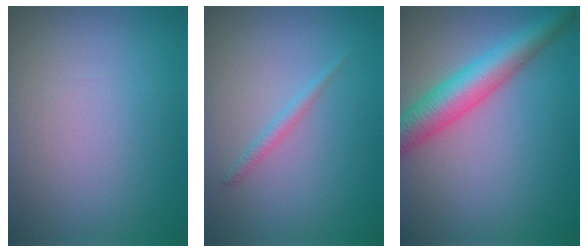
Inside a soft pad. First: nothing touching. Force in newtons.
{"total": 1.0, "press": 1.0, "slide": 0.1}
{"total": 5.8, "press": 5.8, "slide": 0.1}